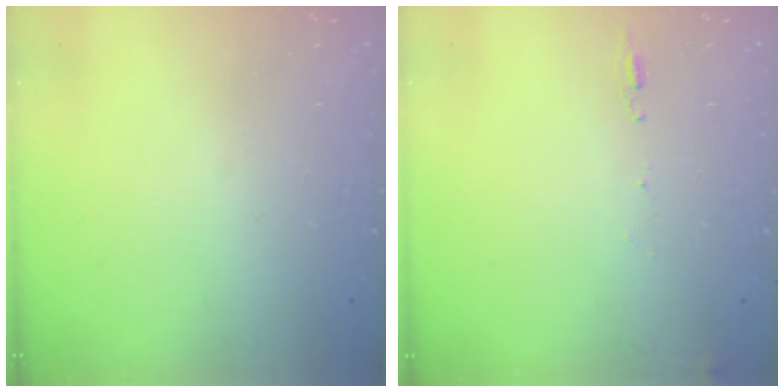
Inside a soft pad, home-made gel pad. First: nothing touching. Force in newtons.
{"total": 5.6, "press": 5.3, "slide": 1.7}